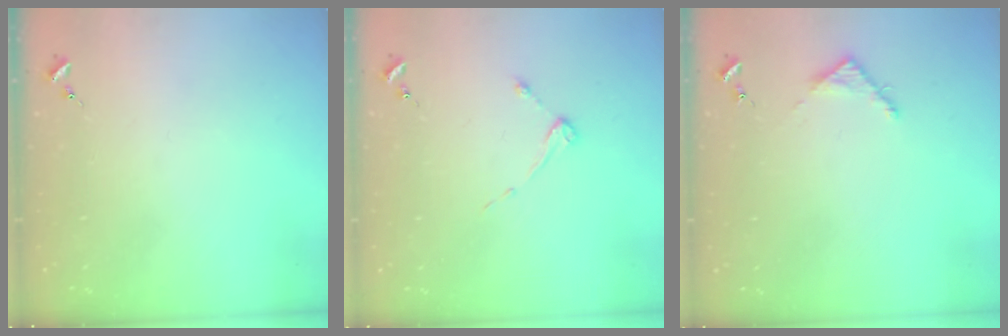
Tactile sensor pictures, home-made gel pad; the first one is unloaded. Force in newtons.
{"total": 3.0, "press": 3.0, "slide": 0.4}
{"total": 3.5, "press": 3.5, "slide": 0.3}